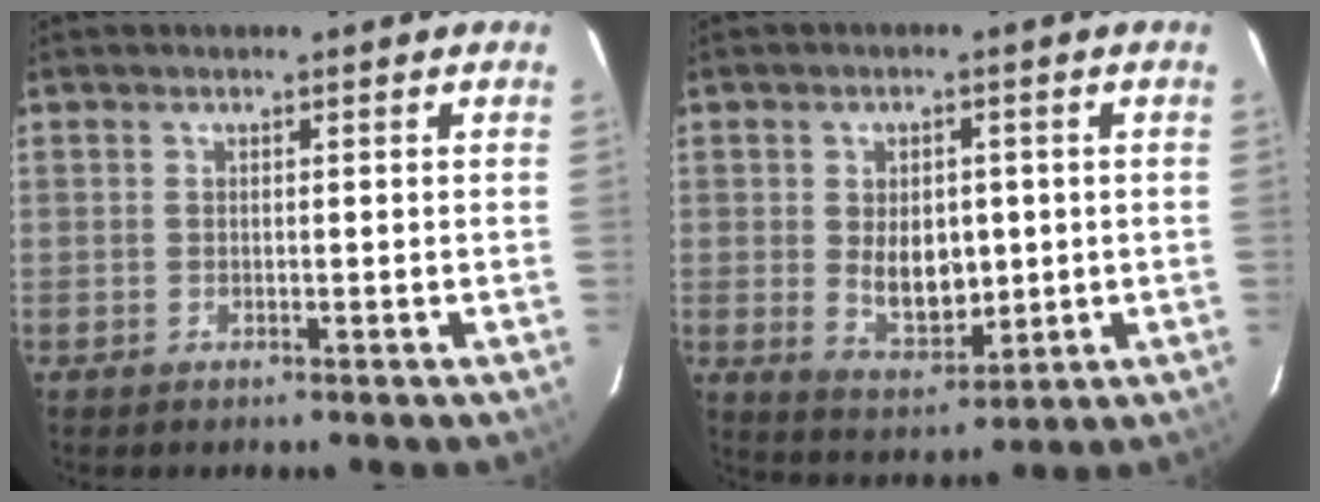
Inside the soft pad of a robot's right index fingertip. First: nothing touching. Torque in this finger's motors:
{"motor_torque": [0.51, -0.31, 0.39, 0.06]}